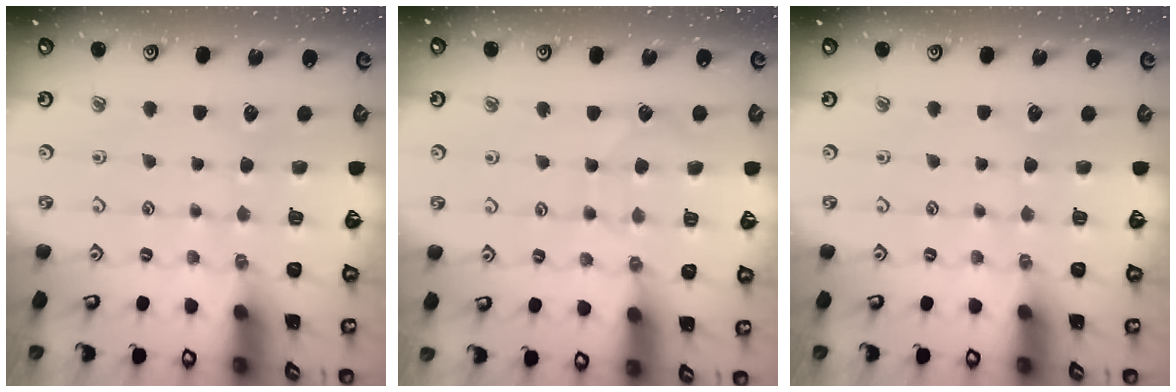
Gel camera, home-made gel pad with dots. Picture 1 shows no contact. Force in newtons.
{"total": 4.8, "press": 4.8, "slide": 0.6}
{"total": 0.0}